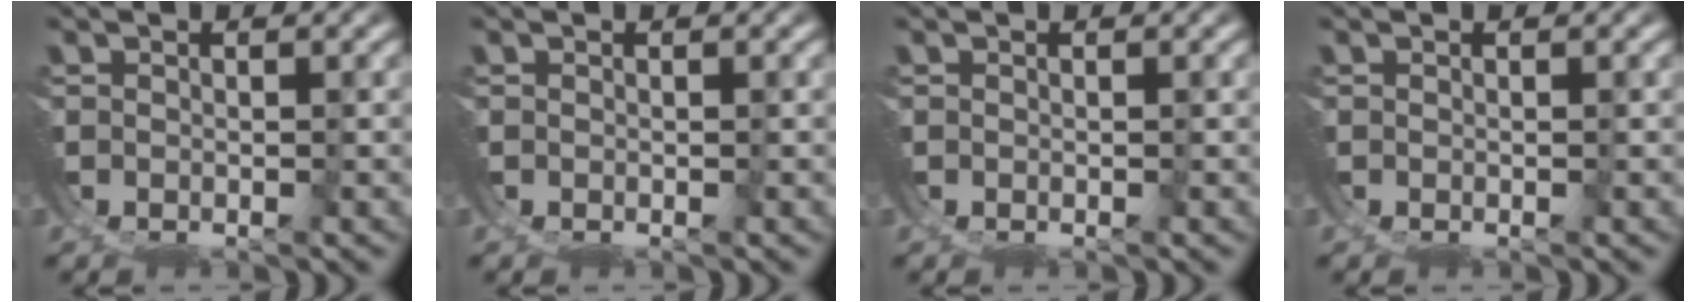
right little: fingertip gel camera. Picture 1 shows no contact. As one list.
[{"total": 0.0}, {"total": 0.0}, {"total": 0.0}]